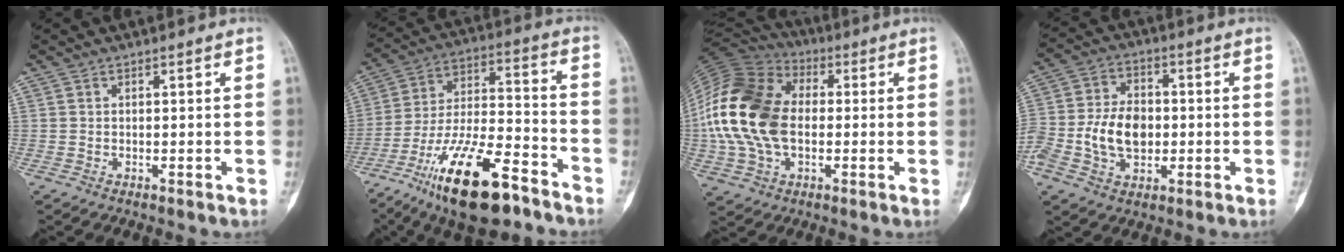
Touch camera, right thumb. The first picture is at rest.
{"total": 21.7, "force": [-13.7, 7.3, 15.2], "torque": [-0.276, 0.074, -0.240]}
{"total": 21.1, "force": [-0.6, 14.3, 15.5], "torque": [-0.310, 0.019, -0.015]}
{"total": 12.5, "force": [-2.1, 8.7, 8.7], "torque": [-0.153, 0.020, -0.038]}